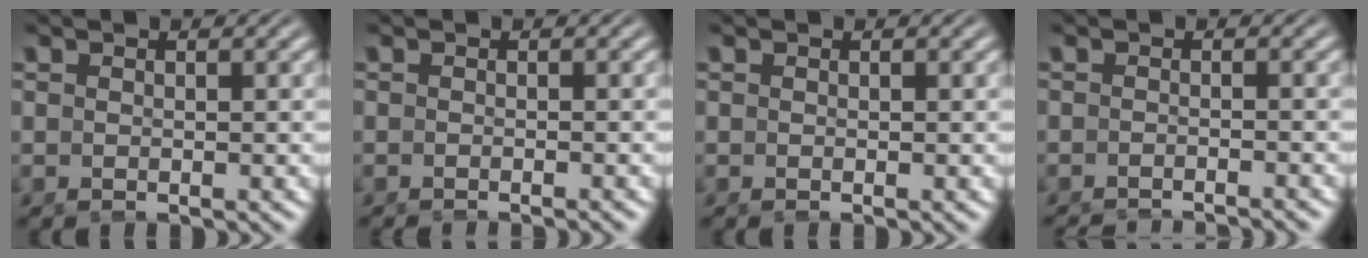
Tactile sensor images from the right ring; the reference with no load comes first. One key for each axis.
{"total": 1.3, "fx": -1.2, "fy": -0.4, "fz": 0.2, "tx": -0.002, "ty": -0.006, "tz": -0.015}
{"total": 0.0}
{"total": 3.2, "fx": -3.2, "fy": -0.2, "fz": 0.1, "tx": 0.000, "ty": -0.015, "tz": -0.045}